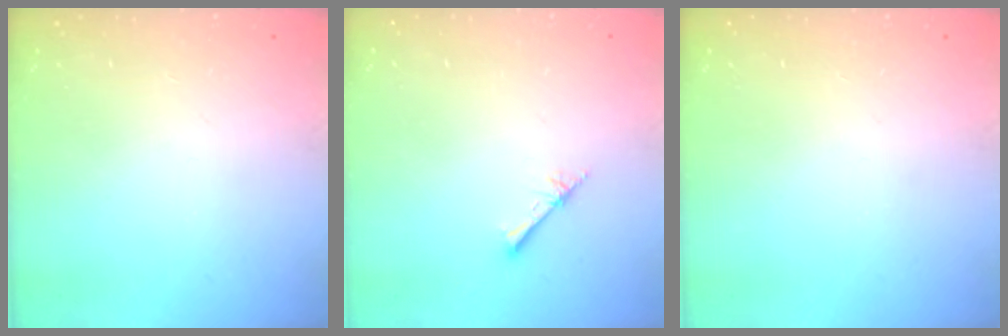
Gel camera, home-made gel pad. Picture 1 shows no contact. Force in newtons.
{"total": 2.4, "press": 2.4, "slide": 0.3}
{"total": 0.0}